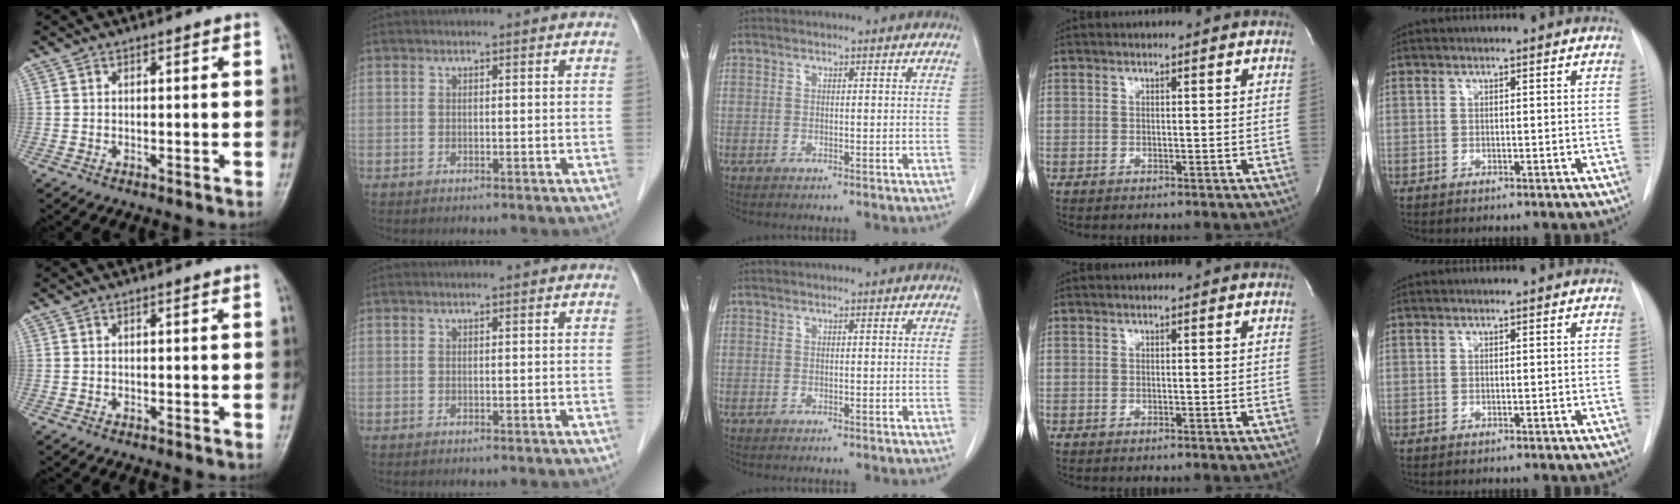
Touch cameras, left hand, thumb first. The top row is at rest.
{}